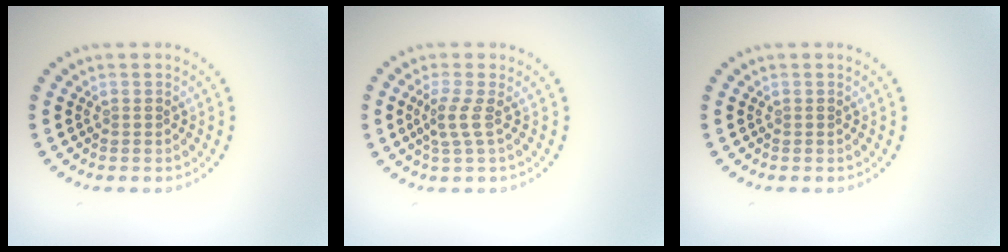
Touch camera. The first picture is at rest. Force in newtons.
{"total": 2.0, "press": 1.3, "slide": 1.5}
{"total": 0.0}